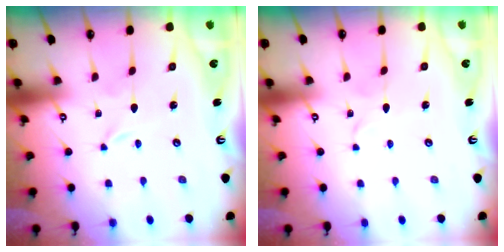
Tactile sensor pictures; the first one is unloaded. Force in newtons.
{"total": 2.7, "press": 2.7, "slide": 0.3}